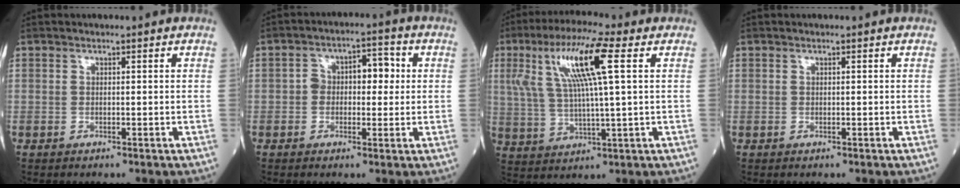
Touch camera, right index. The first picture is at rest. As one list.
[{"total": 6.6, "force": [0.6, 3.7, 5.5], "torque": [-0.081, 0.035, 0.009]}, {"total": 12.8, "force": [4.2, 1.0, 12.1], "torque": [-0.246, 0.020, 0.077]}, {"total": 0.0}]